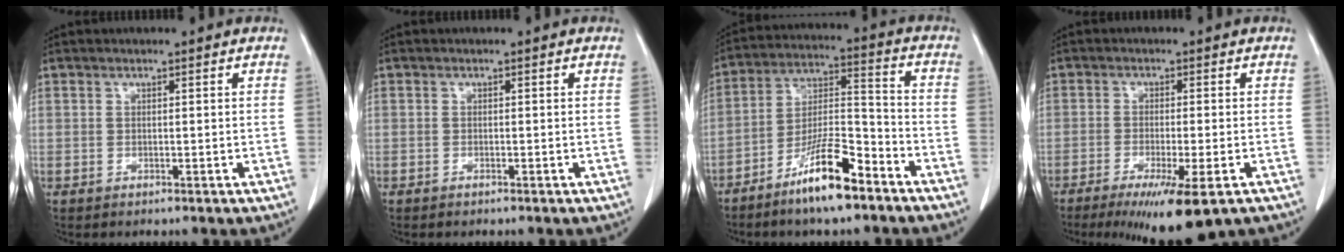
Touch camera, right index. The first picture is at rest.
{"total": 0.0}
{"total": 12.2, "force": [-8.2, 2.2, 8.8], "torque": [-0.163, -0.004, -0.148]}
{"total": 10.5, "force": [-6.9, 1.1, 7.8], "torque": [-0.112, -0.026, -0.098]}